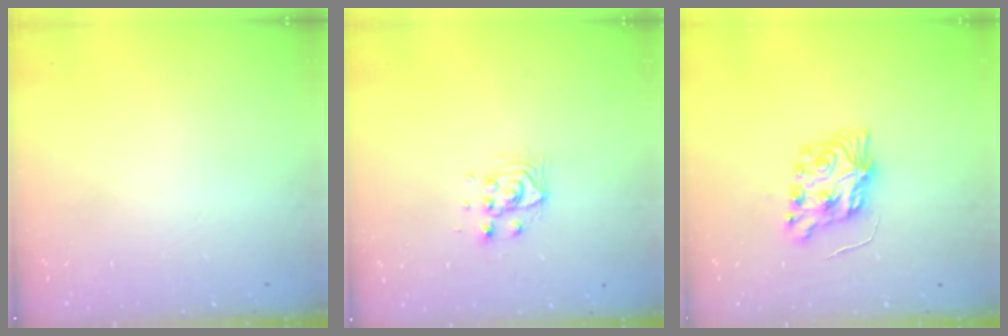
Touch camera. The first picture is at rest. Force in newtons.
{"total": 5.4, "press": 5.4, "slide": 0.1}
{"total": 7.9, "press": 7.9, "slide": 0.2}